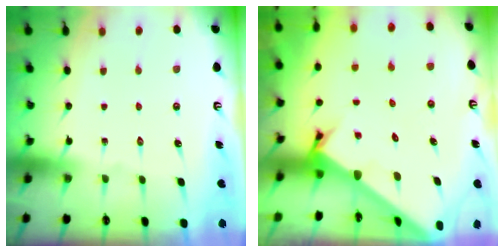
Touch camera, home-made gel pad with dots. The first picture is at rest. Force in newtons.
{"total": 2.8, "press": 2.8, "slide": 0.2}